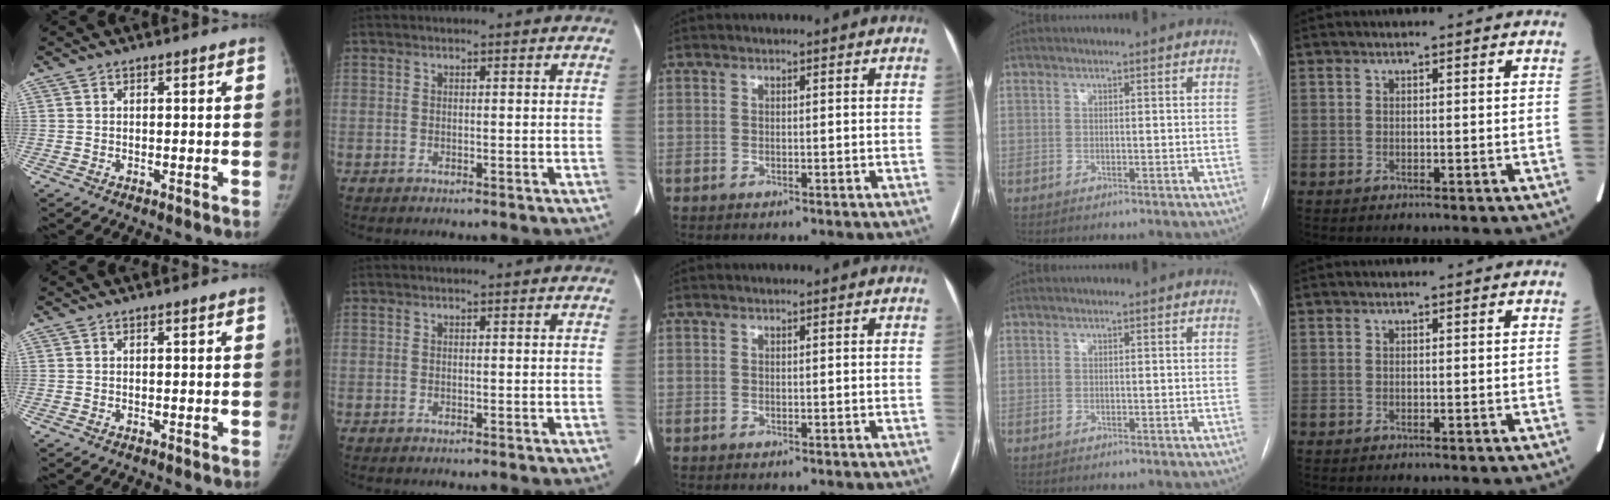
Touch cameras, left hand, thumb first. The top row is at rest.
{}